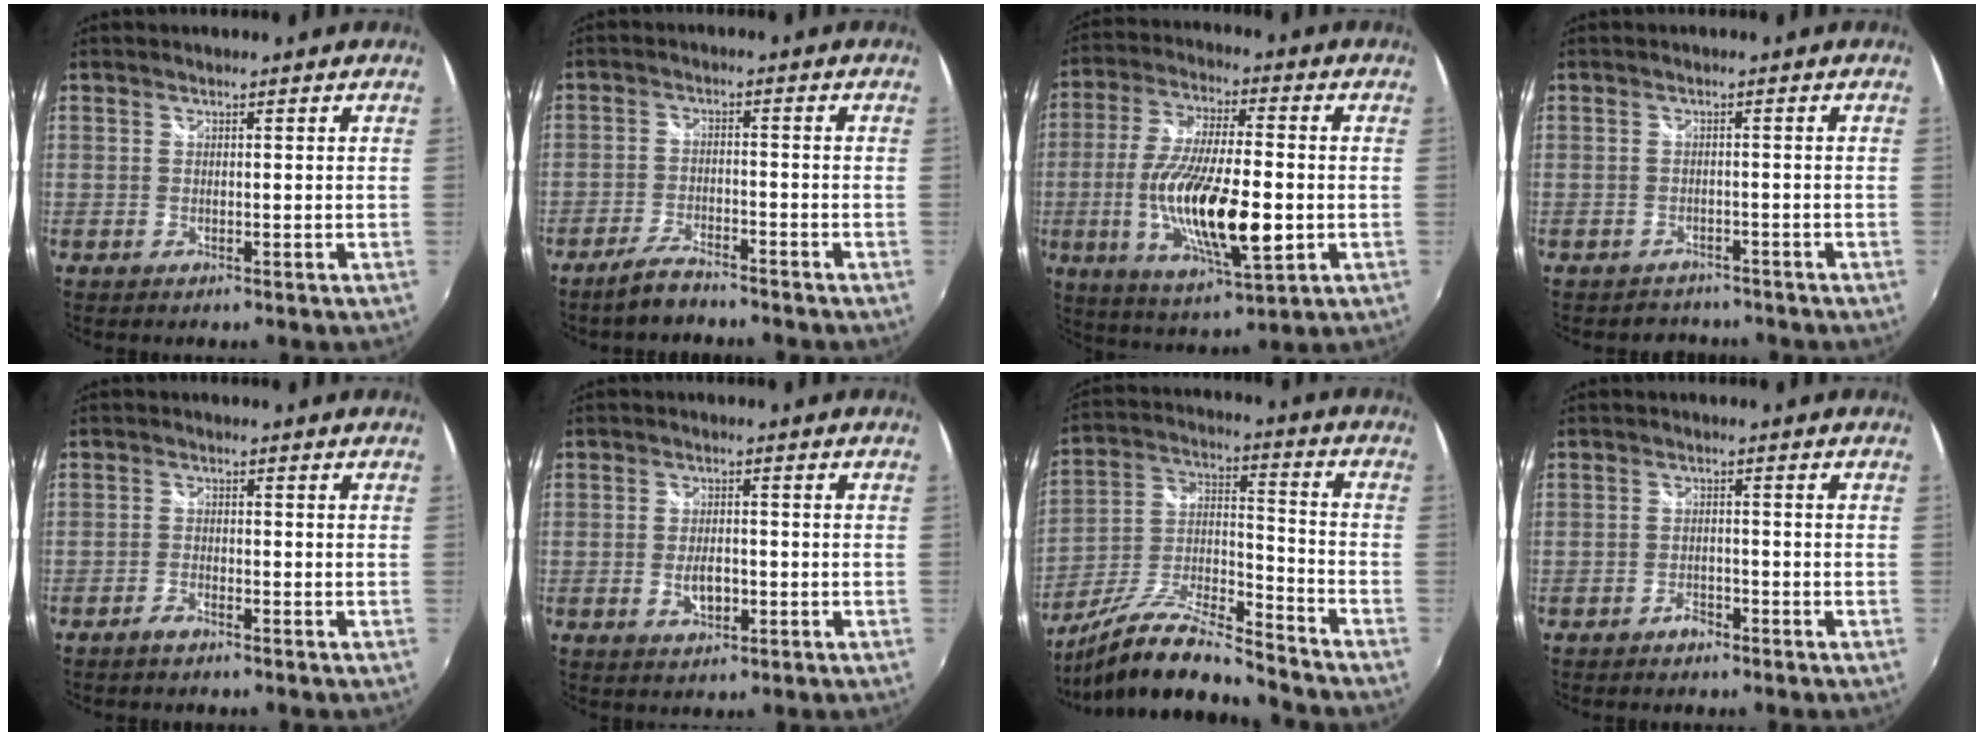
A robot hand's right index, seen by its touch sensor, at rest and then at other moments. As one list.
[{"total": 5.3, "force": [-4.5, 1.2, 2.5], "torque": [-0.069, -0.005, -0.084]}, {"total": 18.7, "force": [-3.5, 5.3, 17.6], "torque": [-0.343, -0.022, -0.059]}, {"total": 3.5, "force": [-3.1, 1.8, 0.0], "torque": [-0.011, -0.001, -0.046]}, {"total": 1.9, "force": [-1.5, 0.6, 0.9], "torque": [-0.034, 0.000, -0.034]}, {"total": 4.4, "force": [-1.2, 2.4, 3.5], "torque": [-0.067, -0.004, -0.018]}, {"total": 18.3, "force": [-15.0, 3.0, 10.0], "torque": [-0.194, -0.017, -0.273]}, {"total": 2.1, "force": [-1.7, 1.0, 0.7], "torque": [-0.017, 0.002, -0.029]}]